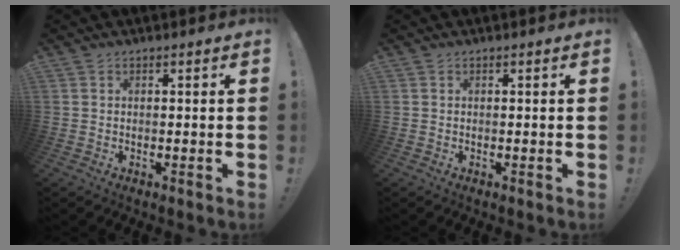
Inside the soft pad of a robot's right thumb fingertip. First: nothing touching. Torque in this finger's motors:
{"motor_torque": [-0.08, 0.08, 0.03, -0.05, 0.00]}